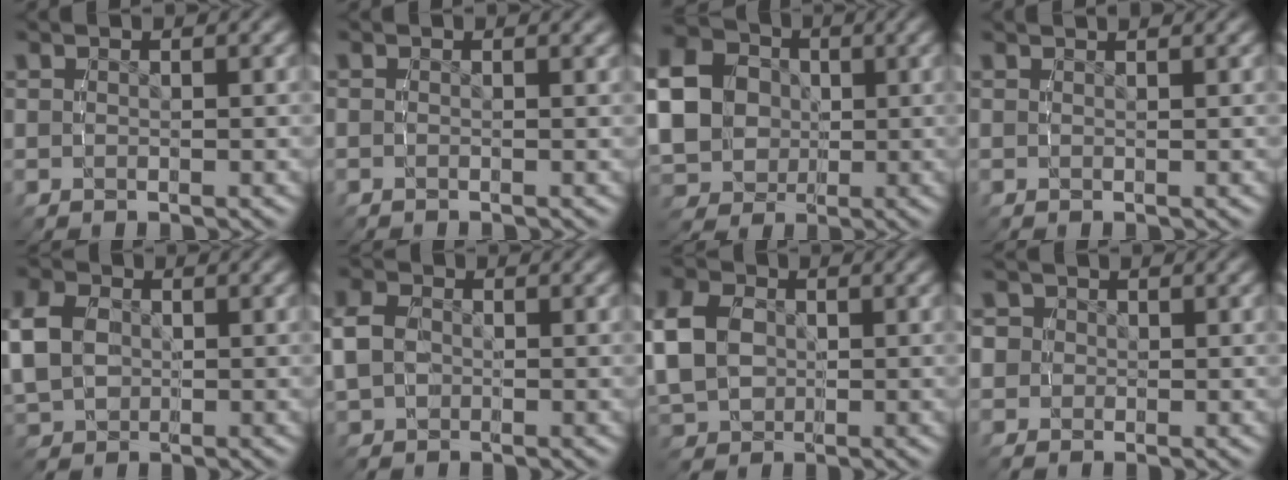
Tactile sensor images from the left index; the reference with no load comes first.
{"total": 0.5, "force": [-0.3, -0.3, -0.2], "torque": [-0.003, -0.004, -0.008]}
{"total": 12.3, "force": [0.4, 10.8, 5.8], "torque": [-0.145, -0.035, 0.000]}
{"total": 0.9, "force": [0.8, -0.4, 0.1], "torque": [0.005, 0.003, 0.012]}
{"total": 5.2, "force": [-0.4, 4.3, 2.9], "torque": [-0.080, -0.020, 0.000]}
{"total": 3.6, "force": [-0.7, 3.1, 1.8], "torque": [-0.059, -0.015, -0.011]}
{"total": 6.6, "force": [-0.3, 5.5, 3.7], "torque": [-0.100, -0.025, 0.002]}
{"total": 3.6, "force": [0.1, 3.4, 1.1], "torque": [-0.037, -0.007, -0.003]}